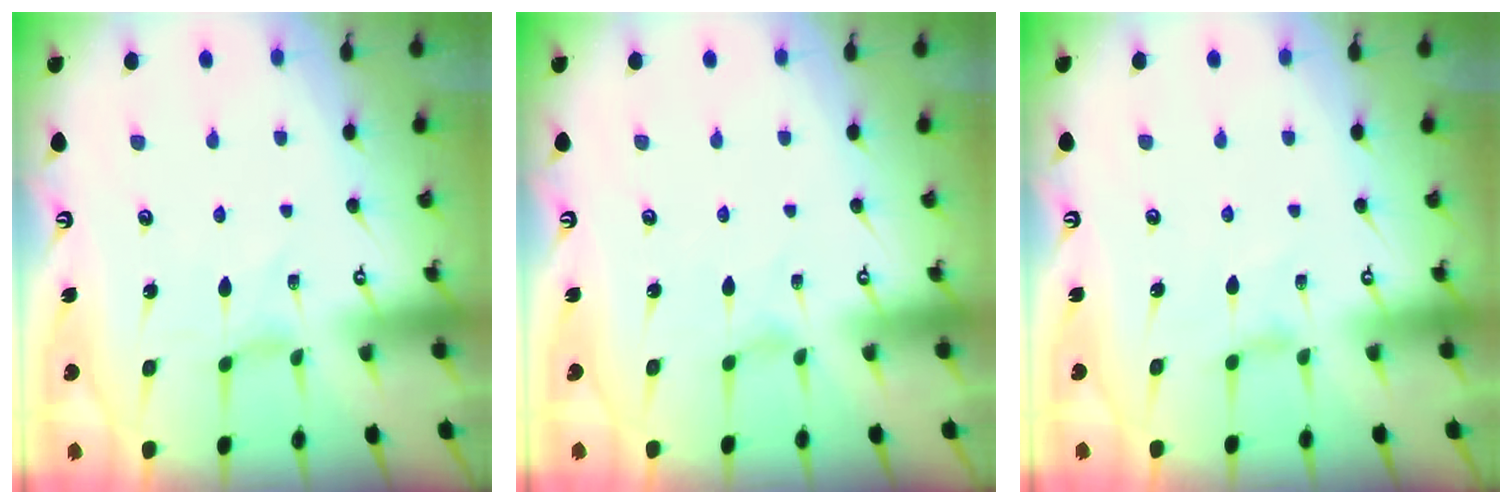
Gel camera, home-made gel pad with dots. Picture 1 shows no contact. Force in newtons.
{"total": 0.0}
{"total": 2.2, "press": 2.1, "slide": 0.5}